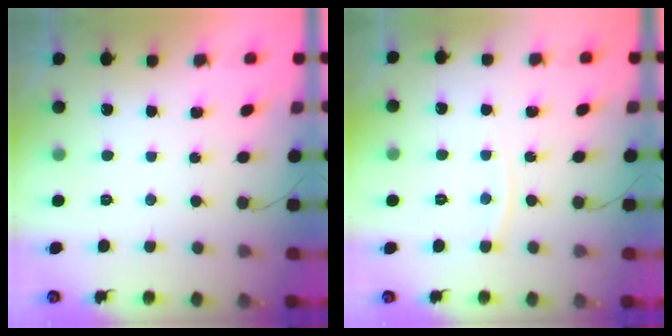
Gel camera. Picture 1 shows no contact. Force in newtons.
{"total": 5.4, "press": 5.3, "slide": 0.8}